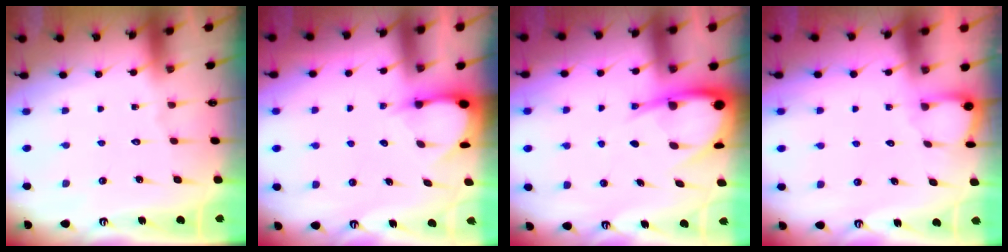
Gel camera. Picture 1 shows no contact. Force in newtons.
{"total": 3.5, "press": 3.5, "slide": 0.4}
{"total": 10.7, "press": 10.7, "slide": 1.3}
{"total": 1.8, "press": 1.8, "slide": 0.1}